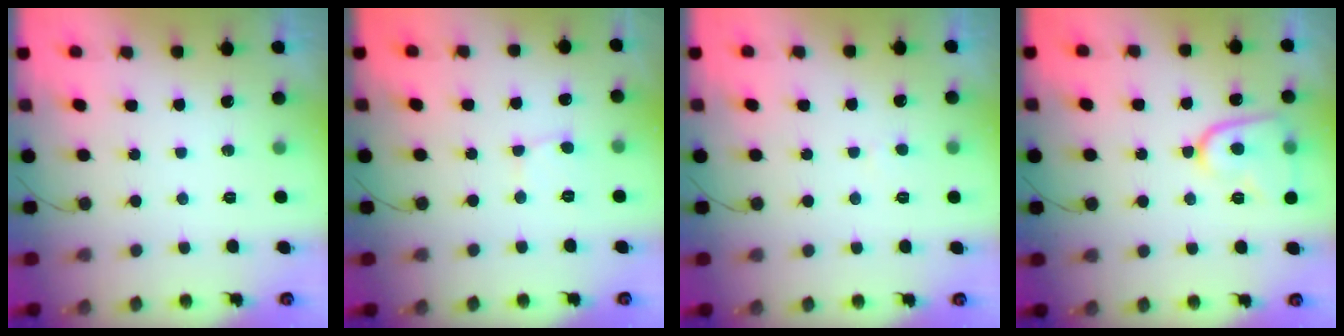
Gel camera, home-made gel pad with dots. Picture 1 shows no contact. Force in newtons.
{"total": 2.8, "press": 2.8, "slide": 0.3}
{"total": 1.8, "press": 1.7, "slide": 0.1}
{"total": 11.1, "press": 11.1, "slide": 1.0}